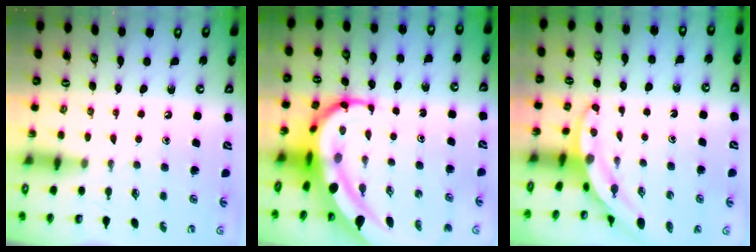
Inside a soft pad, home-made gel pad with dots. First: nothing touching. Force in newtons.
{"total": 11.9, "press": 11.8, "slide": 1.5}
{"total": 3.5, "press": 3.5, "slide": 0.1}